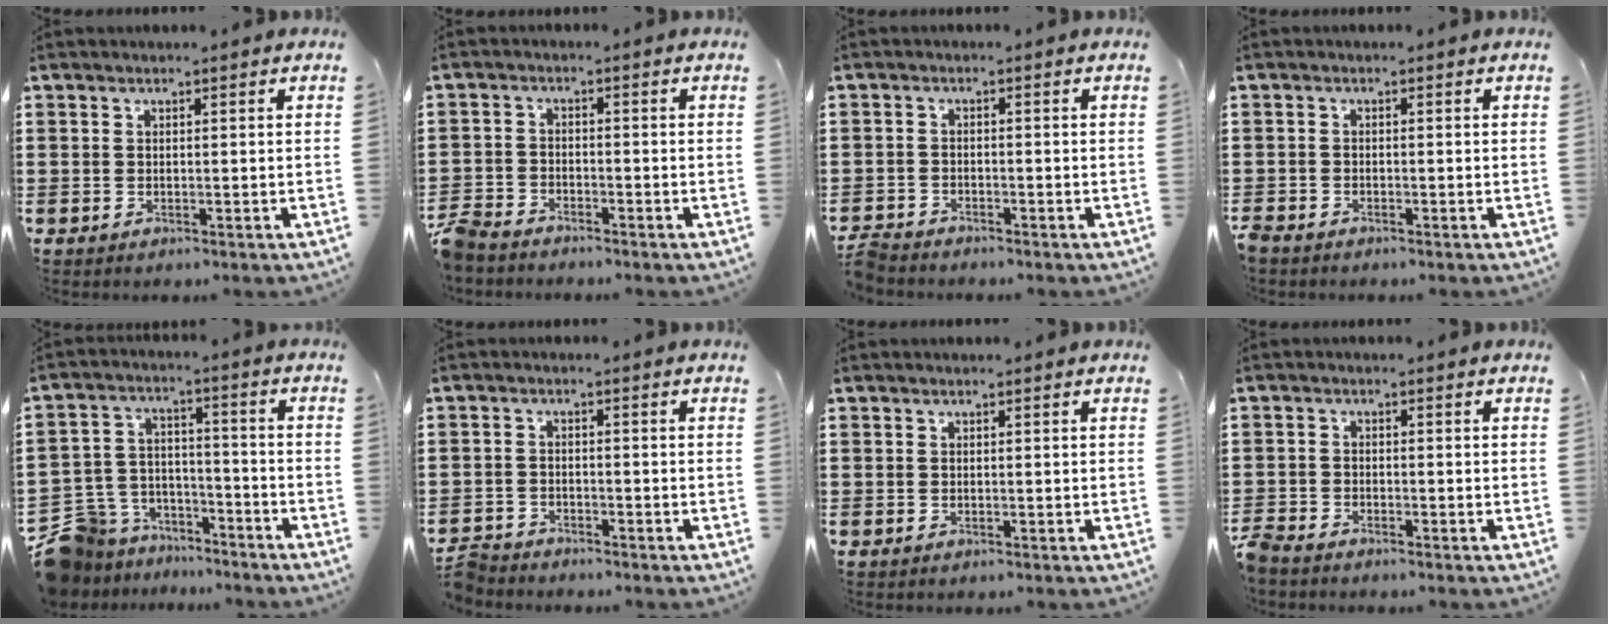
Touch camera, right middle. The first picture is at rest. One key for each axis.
{"total": 3.7, "fx": -3.5, "fy": 0.9, "fz": 0.8, "tx": -0.043, "ty": -0.006, "tz": -0.082}
{"total": 2.7, "fx": -2.6, "fy": 0.3, "fz": 0.3, "tx": -0.016, "ty": -0.001, "tz": -0.057}
{"total": 1.2, "fx": -1.1, "fy": 0.3, "fz": 0.4, "tx": -0.017, "ty": -0.004, "tz": -0.025}
{"total": 8.4, "fx": -7.7, "fy": 3.4, "fz": 0.1, "tx": -0.030, "ty": 0.011, "tz": -0.155}
{"total": 3.2, "fx": -3.1, "fy": 0.5, "fz": 0.1, "tx": -0.020, "ty": -0.005, "tz": -0.072}
{"total": 0.0}
{"total": 2.3, "fx": -2.2, "fy": 0.3, "fz": 0.5, "tx": -0.025, "ty": -0.002, "tz": -0.049}